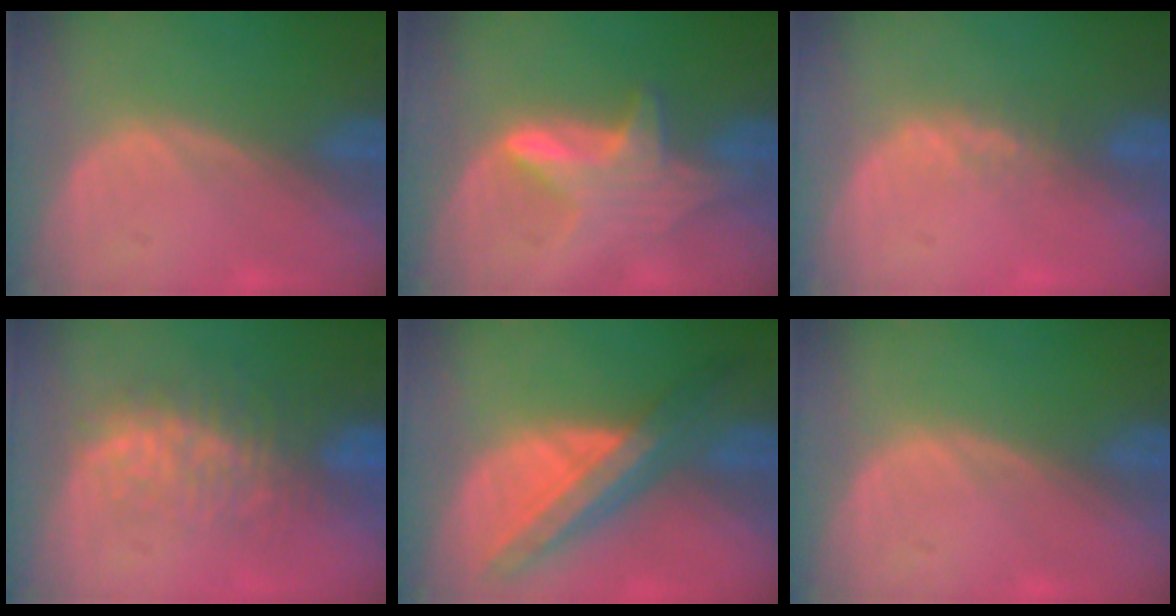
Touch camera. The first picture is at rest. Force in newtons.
{"total": 5.8, "press": 5.7, "slide": 0.9}
{"total": 1.7, "press": 1.4, "slide": 0.9}
{"total": 8.1, "press": 7.5, "slide": 3.1}
{"total": 8.8, "press": 7.6, "slide": 4.4}
{"total": 0.0}